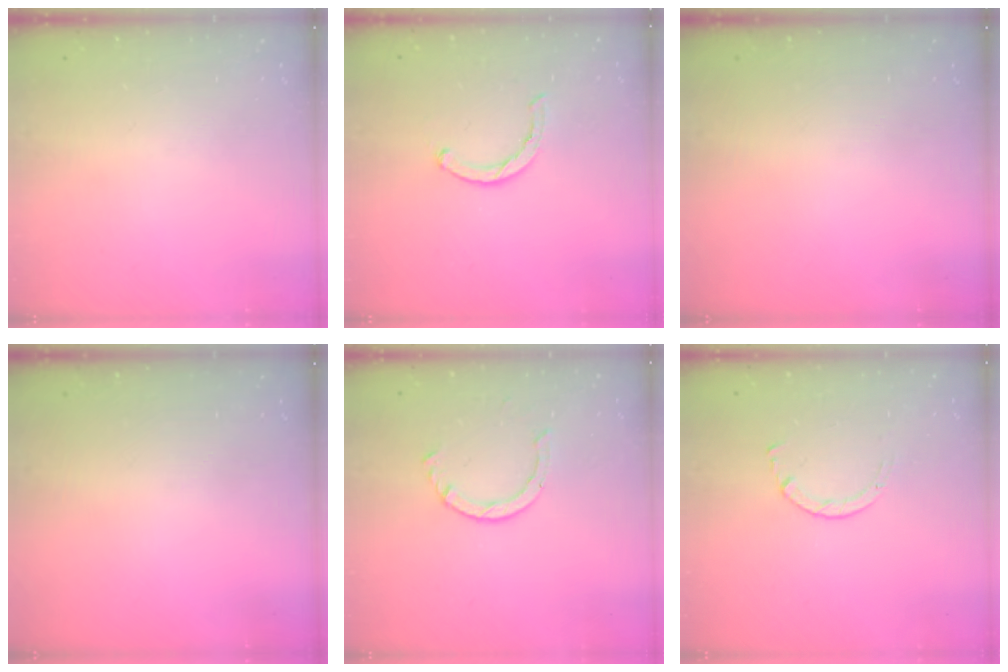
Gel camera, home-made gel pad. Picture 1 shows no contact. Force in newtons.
{"total": 2.3, "press": 2.2, "slide": 0.5}
{"total": 0.0}
{"total": 0.0}
{"total": 2.3, "press": 2.3, "slide": 0.2}
{"total": 1.7, "press": 1.7, "slide": 0.2}